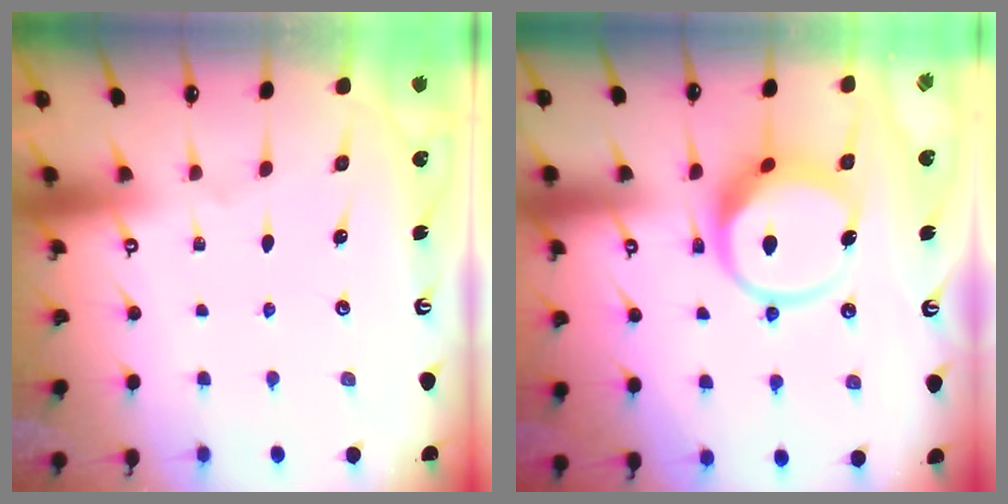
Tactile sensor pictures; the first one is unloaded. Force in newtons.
{"total": 11.0, "press": 10.9, "slide": 1.4}